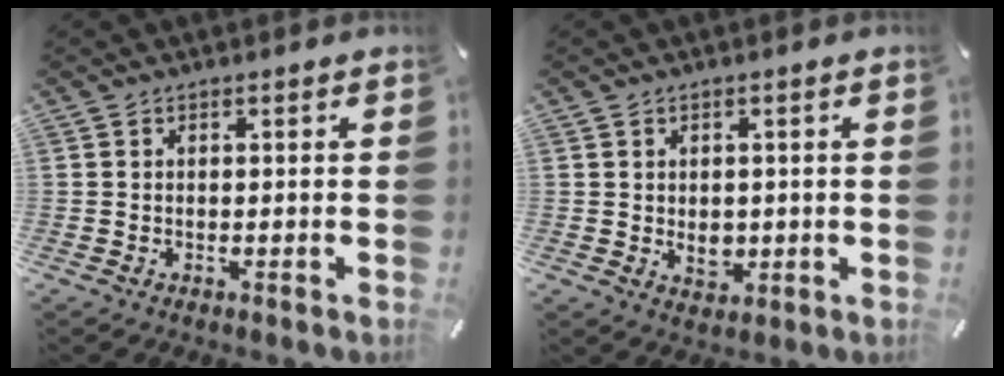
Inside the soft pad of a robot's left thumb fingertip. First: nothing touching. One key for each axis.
{"total": 3.8, "fx": -0.1, "fy": 3.2, "fz": 2.1, "tx": -0.013, "ty": -0.008, "tz": -0.002}